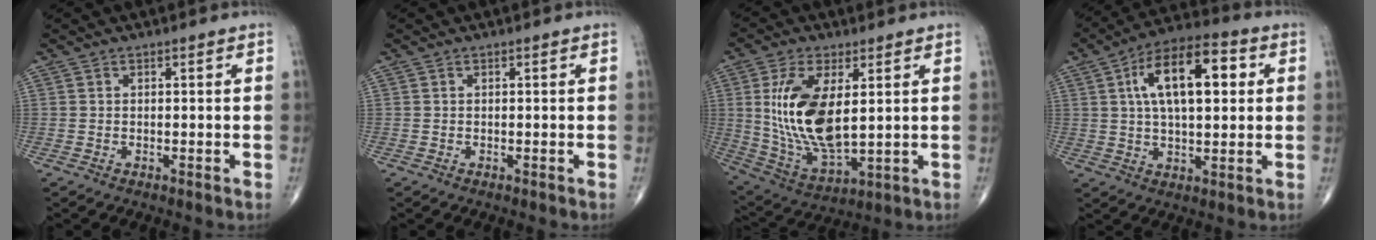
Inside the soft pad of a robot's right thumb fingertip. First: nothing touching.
{"total": 0.0}
{"total": 16.7, "force": [2.9, 7.8, 14.5], "torque": [-0.282, -0.022, 0.069]}
{"total": 15.9, "force": [3.8, 7.3, 13.6], "torque": [-0.211, 0.016, 0.058]}